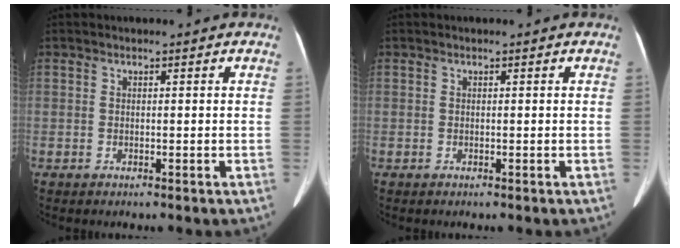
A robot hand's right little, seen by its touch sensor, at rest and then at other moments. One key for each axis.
{"total": 0.0}